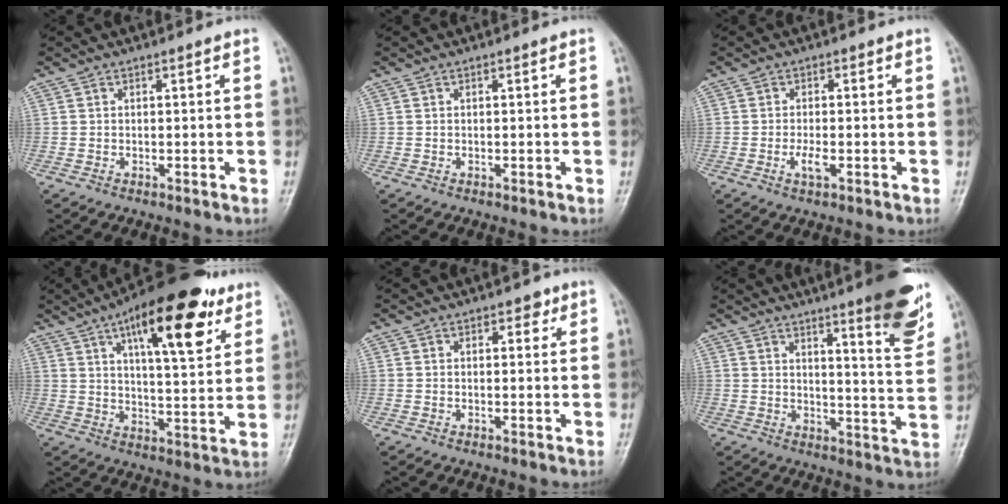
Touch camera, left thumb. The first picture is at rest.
{"total": 0.0}
{"total": 2.8, "force": [-0.9, 1.2, 2.4], "torque": [-0.046, -0.002, -0.020]}
{"total": 20.0, "force": [10.2, 7.1, 15.7], "torque": [-0.204, -0.026, 0.152]}
{"total": 2.1, "force": [1.1, 1.3, 1.1], "torque": [0.002, -0.002, 0.012]}
{"total": 13.5, "force": [8.4, 2.0, 10.4], "torque": [-0.115, -0.054, 0.115]}